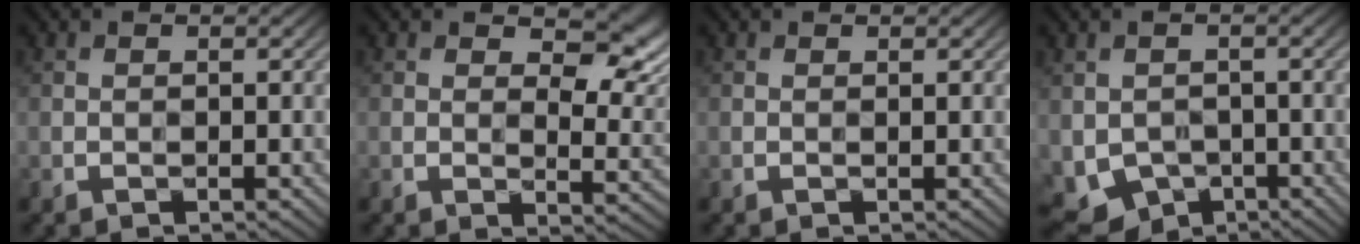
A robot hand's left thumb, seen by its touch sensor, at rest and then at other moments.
{"total": 8.3, "force": [3.9, 4.3, 5.9], "torque": [-0.086, -0.006, 0.061]}
{"total": 0.0}
{"total": 6.0, "force": [-2.1, 4.5, 3.2], "torque": [-0.086, -0.025, -0.031]}